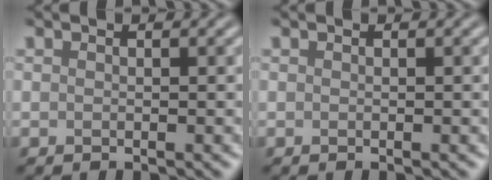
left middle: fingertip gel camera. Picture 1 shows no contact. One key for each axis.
{"total": 0.0}